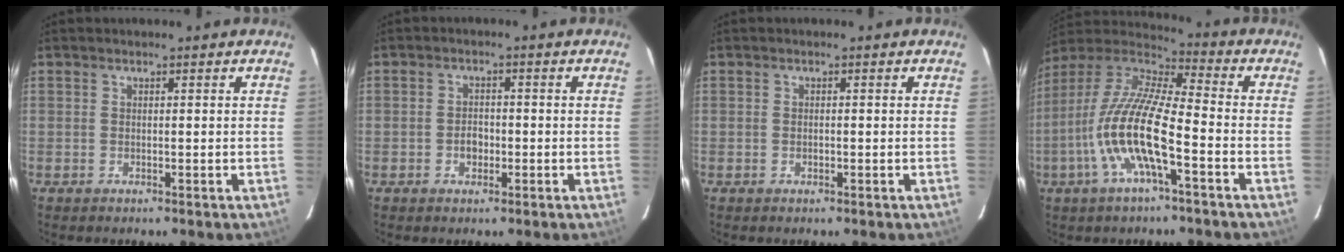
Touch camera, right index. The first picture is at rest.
{"total": 2.7, "force": [-0.9, 2.0, 1.5], "torque": [-0.028, 0.005, -0.014]}
{"total": 0.6, "force": [-0.2, 0.5, 0.3], "torque": [-0.005, 0.000, -0.003]}
{"total": 15.7, "force": [-5.5, 3.2, 14.3], "torque": [-0.283, -0.010, -0.111]}